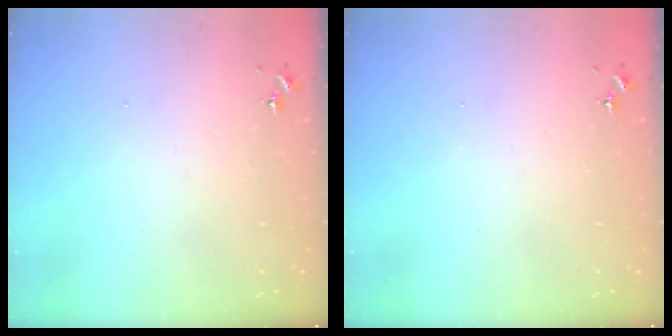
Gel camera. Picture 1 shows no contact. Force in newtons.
{"total": 0.0}